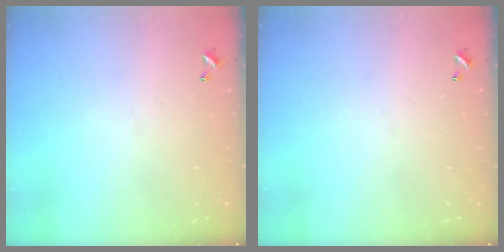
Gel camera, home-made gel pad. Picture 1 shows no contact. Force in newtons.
{"total": 0.0}